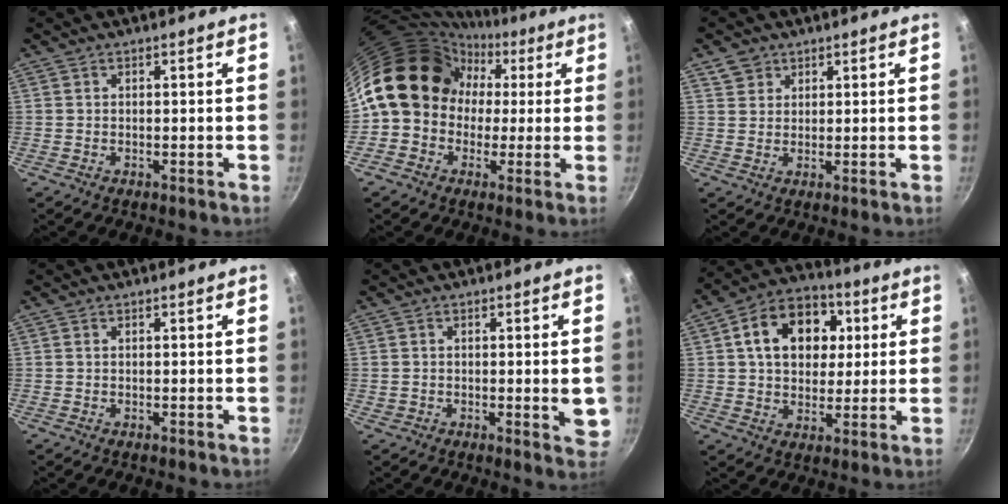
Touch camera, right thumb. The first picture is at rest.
{"total": 15.5, "force": [0.6, 13.6, 7.4], "torque": [-0.078, 0.049, -0.006]}
{"total": 3.4, "force": [2.0, 2.7, 0.5], "torque": [0.009, 0.003, 0.034]}
{"total": 0.0}
{"total": 4.3, "force": [-0.2, 1.8, 4.0], "torque": [-0.047, -0.008, -0.002]}
{"total": 15.6, "force": [3.9, 11.5, 9.8], "torque": [-0.125, 0.014, 0.050]}